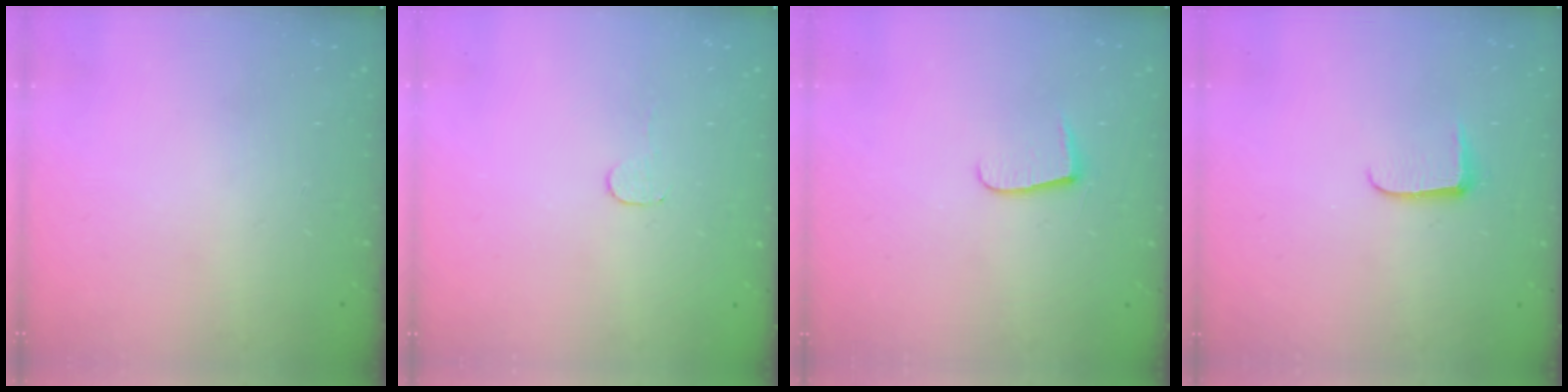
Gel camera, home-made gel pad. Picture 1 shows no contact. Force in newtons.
{"total": 2.8, "press": 2.8, "slide": 0.2}
{"total": 6.5, "press": 6.5, "slide": 0.8}
{"total": 6.2, "press": 6.1, "slide": 0.8}